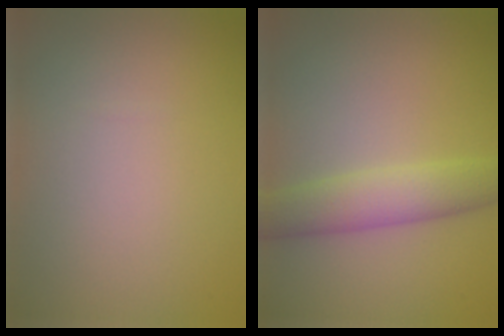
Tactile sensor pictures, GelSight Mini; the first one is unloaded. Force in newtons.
{"total": 4.0, "press": 4.0, "slide": 0.1}